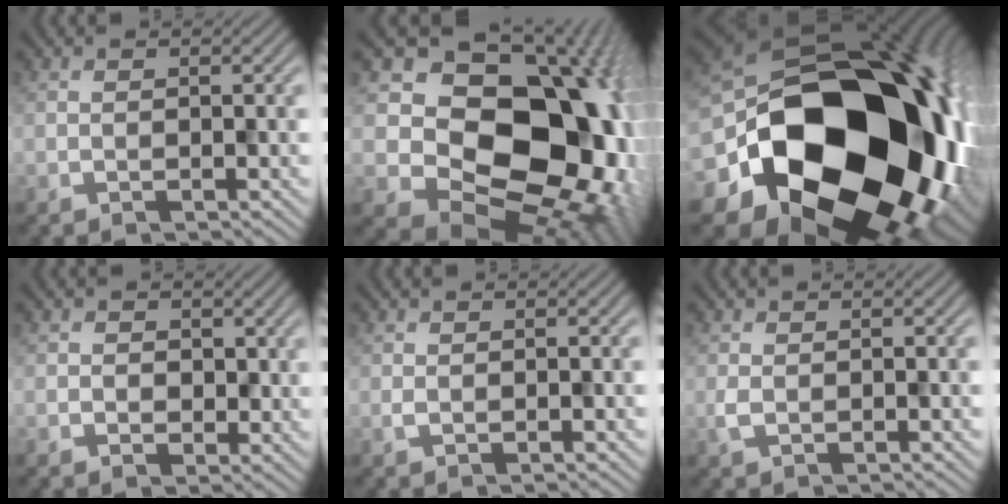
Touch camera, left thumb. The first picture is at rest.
{"total": 19.0, "force": [0.5, 14.7, 12.0], "torque": [-0.194, -0.031, 0.039]}
{"total": 24.7, "force": [-4.2, 18.1, 16.3], "torque": [-0.318, -0.093, -0.041]}
{"total": 2.1, "force": [0.4, 1.8, 0.9], "torque": [-0.023, -0.009, 0.002]}
{"total": 0.5, "force": [0.1, 0.2, 0.4], "torque": [-0.012, 0.001, 0.002]}
{"total": 1.1, "force": [0.0, 0.7, 0.9], "torque": [-0.025, -0.002, 0.000]}